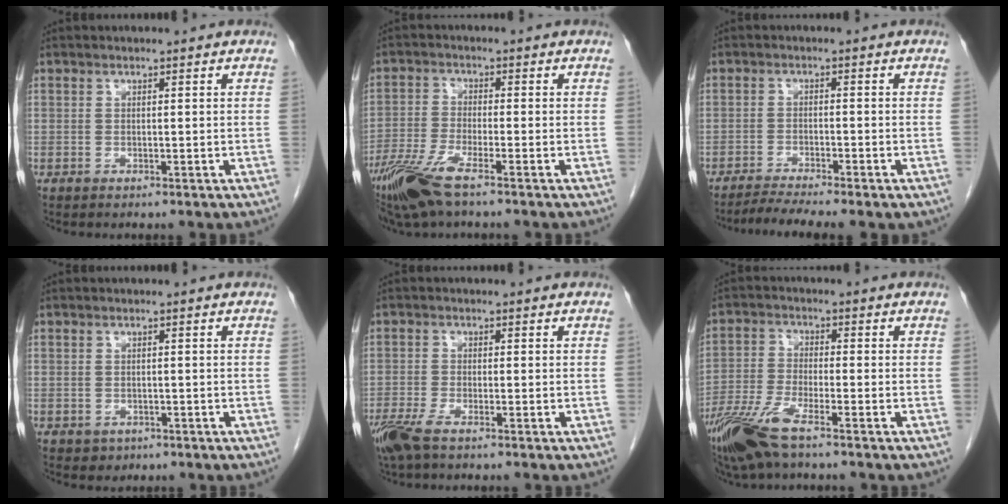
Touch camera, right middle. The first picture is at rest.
{"total": 7.5, "force": [-5.1, 0.7, 5.4], "torque": [-0.120, -0.019, -0.104]}
{"total": 5.7, "force": [-4.8, 0.1, 3.1], "torque": [-0.052, -0.006, -0.075]}
{"total": 1.4, "force": [-0.7, 1.2, 0.2], "torque": [-0.007, 0.004, -0.002]}
{"total": 4.7, "force": [-3.4, 0.6, 3.2], "torque": [-0.065, -0.012, -0.067]}
{"total": 8.4, "force": [-5.9, 1.0, 6.0], "torque": [-0.132, -0.022, -0.118]}